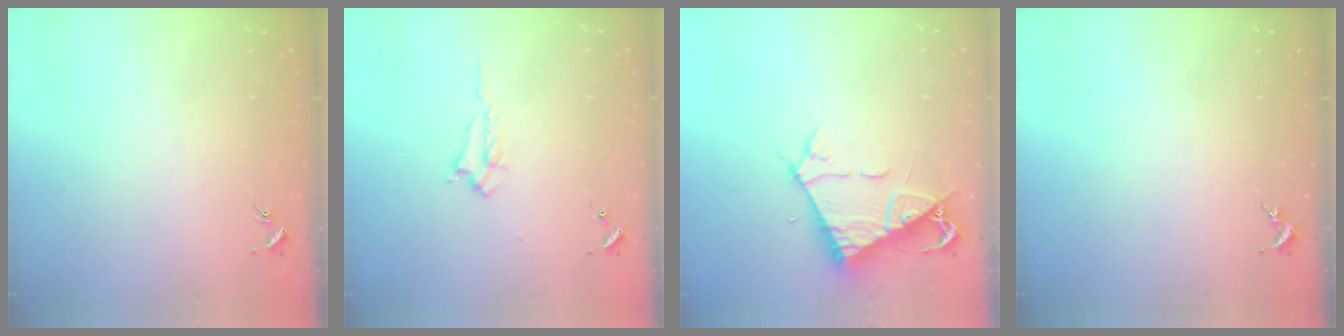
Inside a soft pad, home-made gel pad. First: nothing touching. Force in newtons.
{"total": 1.7, "press": 1.7, "slide": 0.3}
{"total": 7.6, "press": 7.6, "slide": 1.0}
{"total": 0.0}